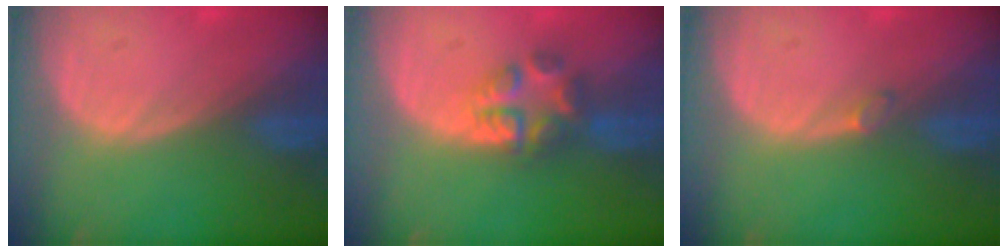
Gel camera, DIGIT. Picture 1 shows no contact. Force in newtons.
{"total": 5.7, "press": 5.3, "slide": 2.0}
{"total": 0.9, "press": 0.9, "slide": 0.3}